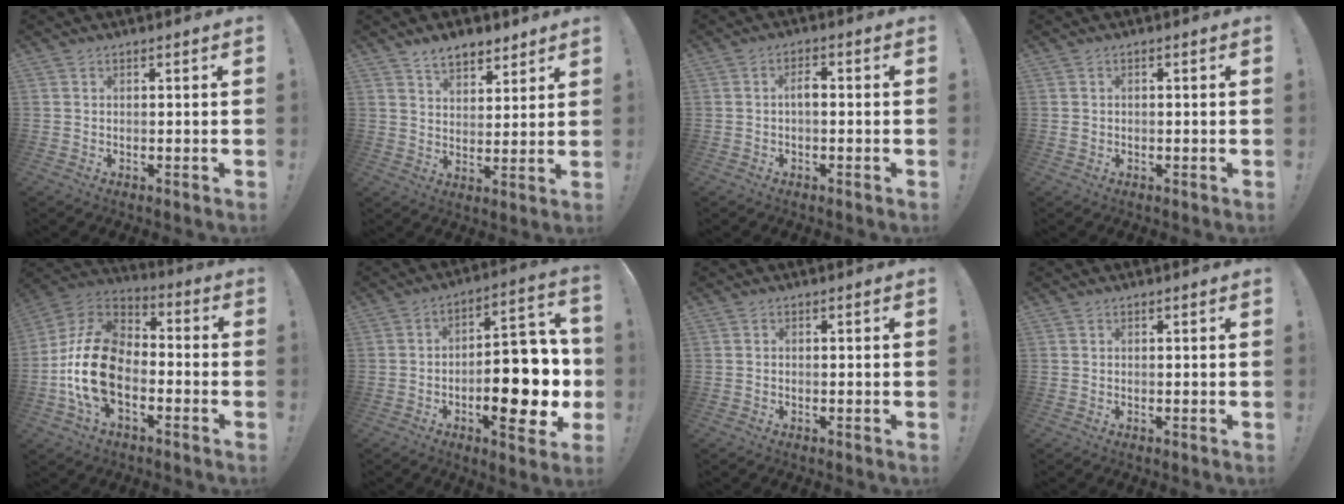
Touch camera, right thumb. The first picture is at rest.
{"total": 7.7, "force": [5.8, 4.1, 3.0], "torque": [-0.033, -0.038, 0.106]}
{"total": 3.3, "force": [-0.3, 1.3, 2.9], "torque": [-0.057, 0.010, -0.008]}
{"total": 1.2, "force": [-0.4, 1.0, 0.5], "torque": [-0.009, 0.005, -0.008]}
{"total": 20.2, "force": [-5.4, 13.0, 14.6], "torque": [-0.287, 0.043, -0.079]}
{"total": 19.3, "force": [-4.8, 8.7, 16.5], "torque": [-0.202, 0.030, -0.064]}
{"total": 0.5, "force": [-0.5, 0.3, 0.1], "torque": [-0.004, 0.002, -0.008]}
{"total": 0.0}